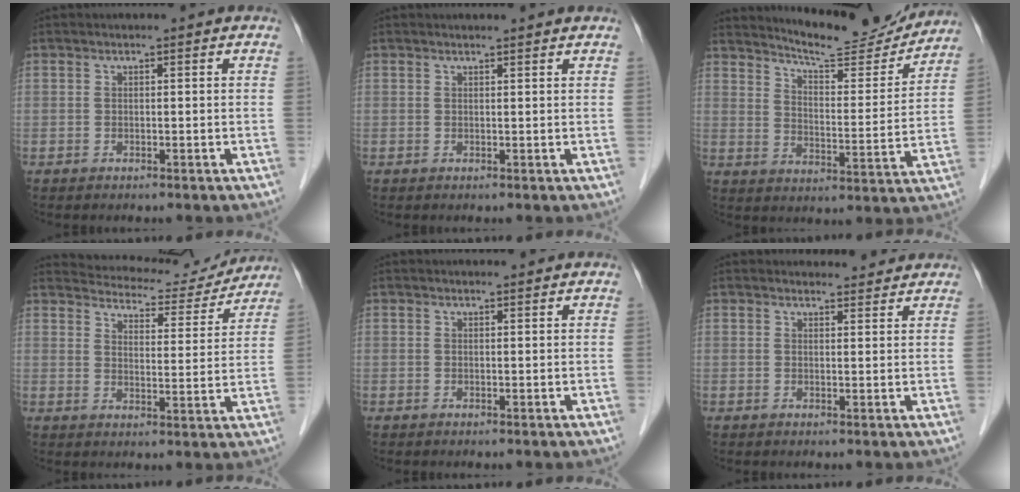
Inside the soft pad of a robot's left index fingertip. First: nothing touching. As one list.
[{"total": 2.7, "force": [2.7, 0.1, 0.6], "torque": [-0.011, 0.011, 0.029]}, {"total": 14.8, "force": [14.2, 1.6, 3.7], "torque": [-0.057, -0.027, 0.196]}, {"total": 13.5, "force": [13.0, 3.2, 2.1], "torque": [-0.019, -0.003, 0.161]}, {"total": 1.3, "force": [1.3, 0.1, 0.2], "torque": [-0.009, 0.006, 0.019]}, {"total": 4.1, "force": [3.9, 1.1, 0.2], "torque": [-0.005, 0.007, 0.044]}]